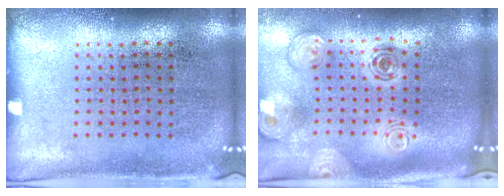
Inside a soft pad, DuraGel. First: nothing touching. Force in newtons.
{"total": 2.1, "press": 1.7, "slide": 1.3}